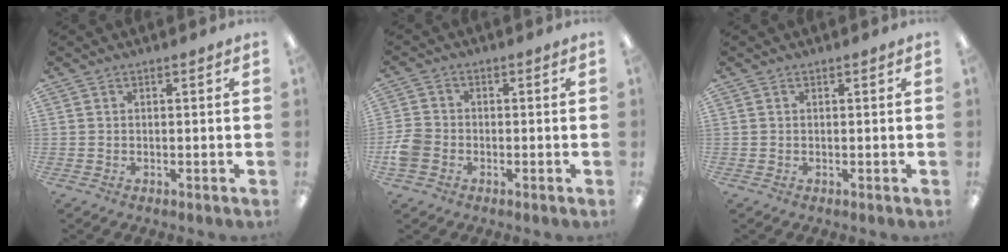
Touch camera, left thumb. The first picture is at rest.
{"total": 5.3, "force": [-1.8, 4.2, 2.6], "torque": [-0.052, 0.013, -0.032]}
{"total": 0.0}